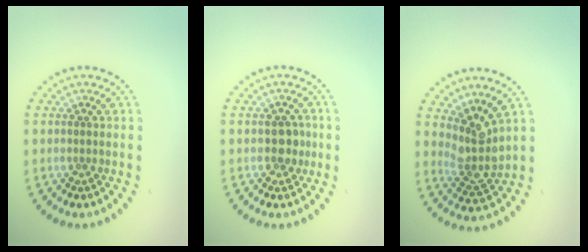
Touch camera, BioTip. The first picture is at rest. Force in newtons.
{"total": 1.8, "press": 1.7, "slide": 0.4}
{"total": 3.3, "press": 2.5, "slide": 2.1}